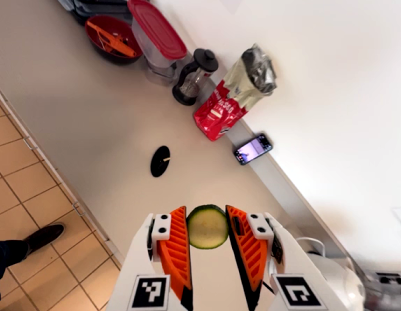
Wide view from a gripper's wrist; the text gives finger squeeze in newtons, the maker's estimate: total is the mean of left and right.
{"total": 8.4, "left": 8.9, "right": 7.9}